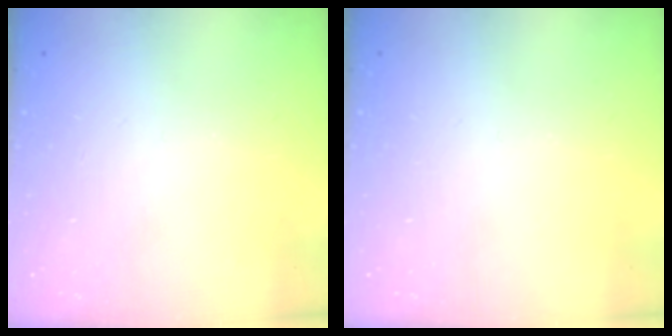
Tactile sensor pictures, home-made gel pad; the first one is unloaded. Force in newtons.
{"total": 0.0}